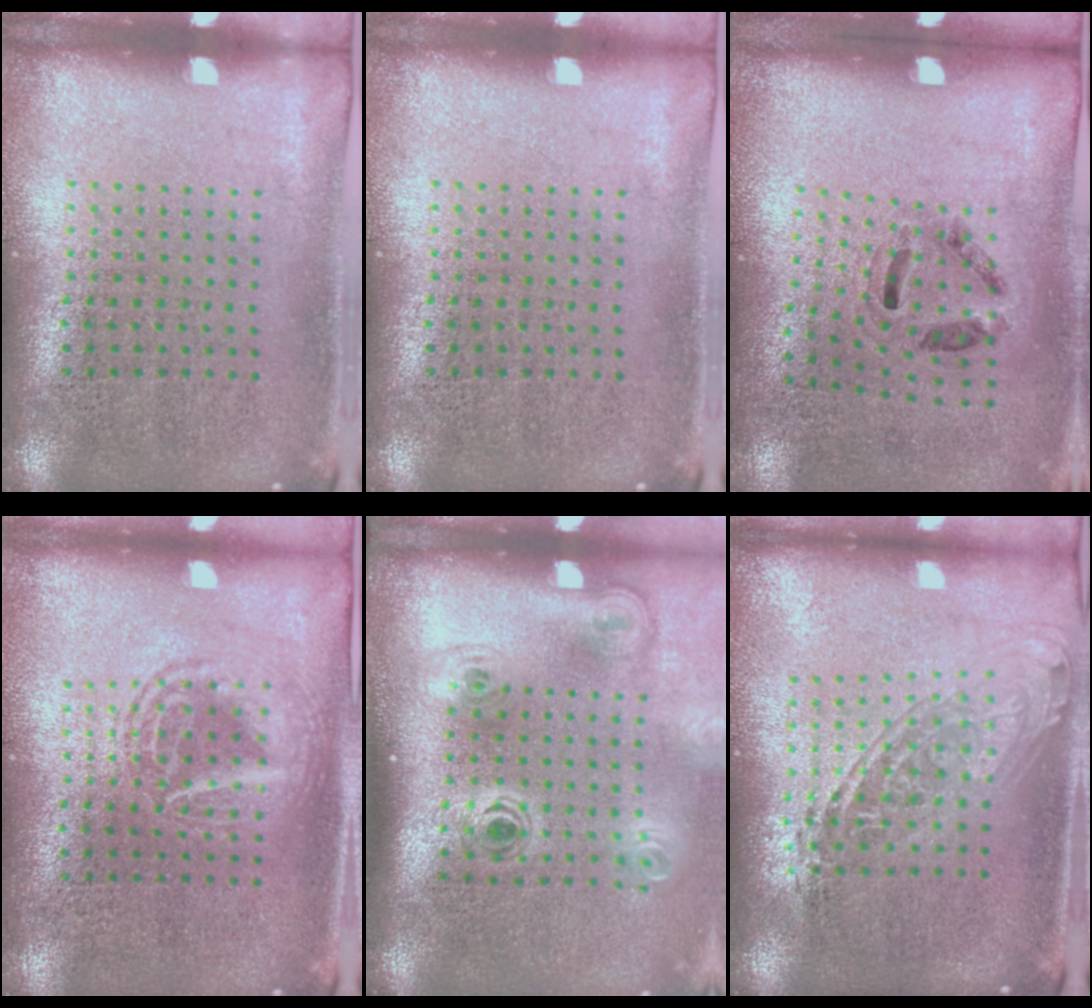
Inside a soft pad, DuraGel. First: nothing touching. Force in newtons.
{"total": 0.0}
{"total": 1.3, "press": 0.7, "slide": 1.0}
{"total": 1.4, "press": 1.4, "slide": 0.1}
{"total": 2.1, "press": 1.4, "slide": 1.5}
{"total": 1.7, "press": 1.3, "slide": 1.0}